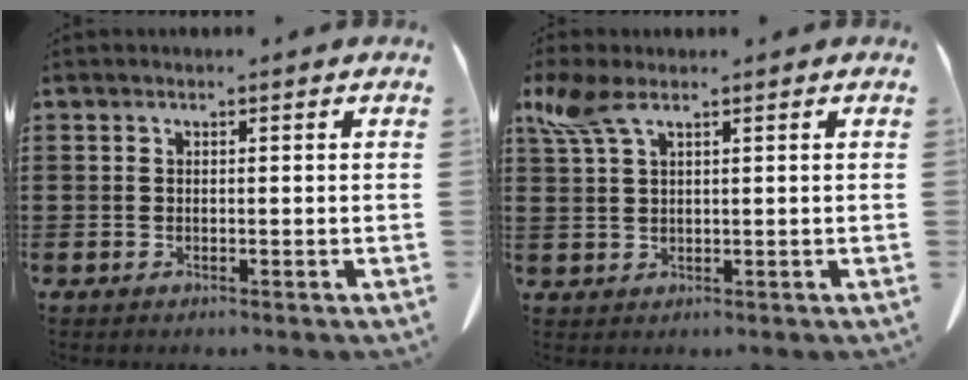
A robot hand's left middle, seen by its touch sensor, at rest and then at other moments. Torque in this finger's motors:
{"motor_torque": [0.94, -0.47, 0.43, 0.16]}